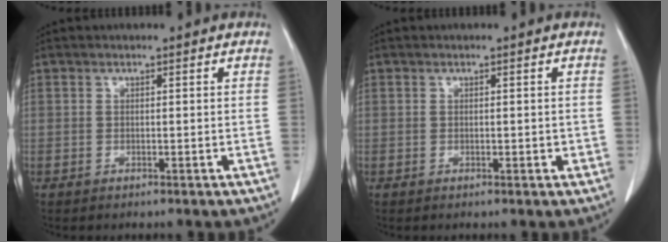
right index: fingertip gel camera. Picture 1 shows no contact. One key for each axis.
{"total": 1.0, "fx": -0.1, "fy": 0.6, "fz": 0.8, "tx": -0.008, "ty": 0.001, "tz": -0.001}